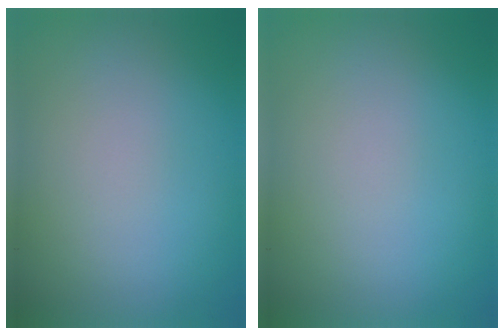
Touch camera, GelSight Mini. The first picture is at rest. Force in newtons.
{"total": 0.0}